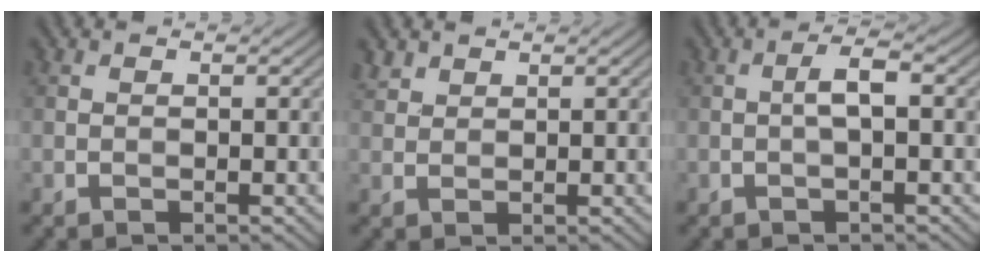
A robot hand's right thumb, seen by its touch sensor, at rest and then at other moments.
{"total": 1.9, "force": [1.5, 1.0, 0.5], "torque": [-0.017, 0.003, 0.037]}
{"total": 2.4, "force": [-0.1, 0.4, 2.4], "torque": [-0.044, 0.010, -0.007]}